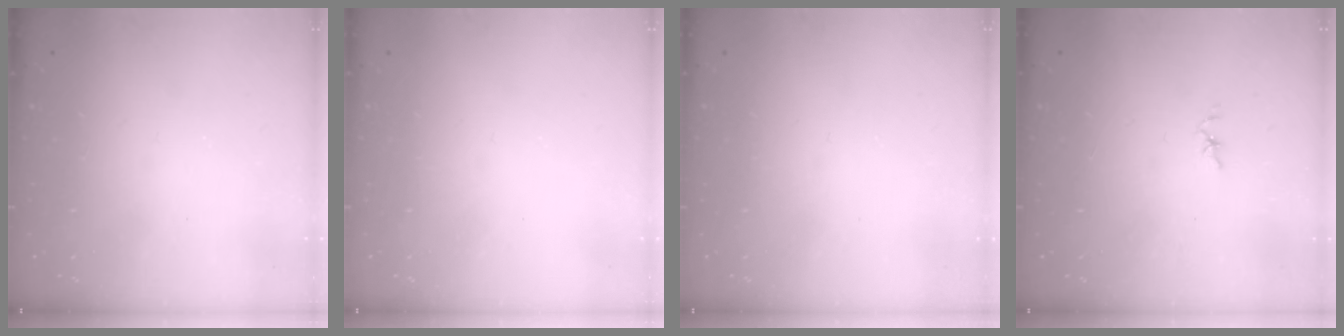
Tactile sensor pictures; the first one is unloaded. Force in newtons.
{"total": 0.0}
{"total": 0.0}
{"total": 1.8, "press": 1.7, "slide": 0.3}